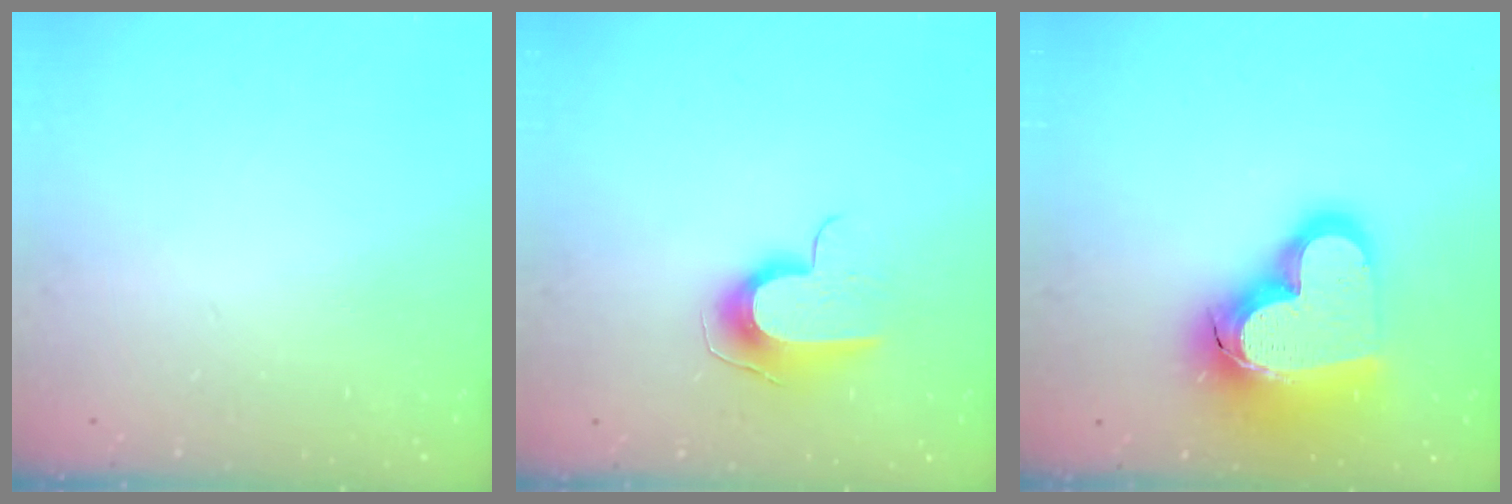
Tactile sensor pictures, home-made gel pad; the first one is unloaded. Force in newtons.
{"total": 9.0, "press": 9.0, "slide": 0.5}
{"total": 23.0, "press": 22.9, "slide": 2.3}